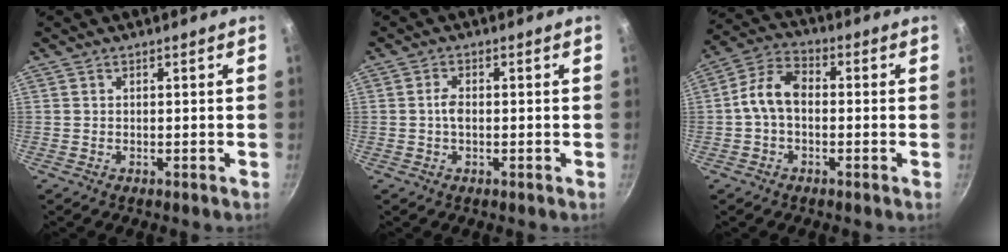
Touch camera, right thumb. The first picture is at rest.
{"total": 2.3, "force": [-0.2, 1.3, 1.9], "torque": [-0.036, 0.004, -0.006]}
{"total": 8.3, "force": [-0.6, 5.4, 6.3], "torque": [-0.113, 0.030, -0.022]}